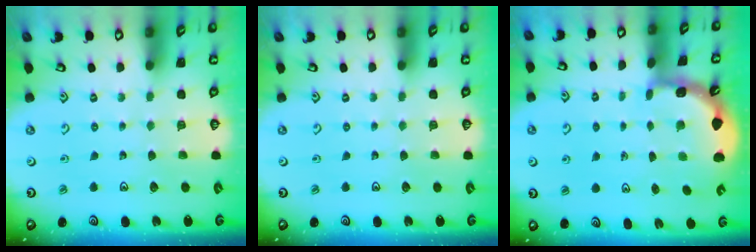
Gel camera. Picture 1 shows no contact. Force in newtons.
{"total": 0.0}
{"total": 2.8, "press": 2.8, "slide": 0.2}